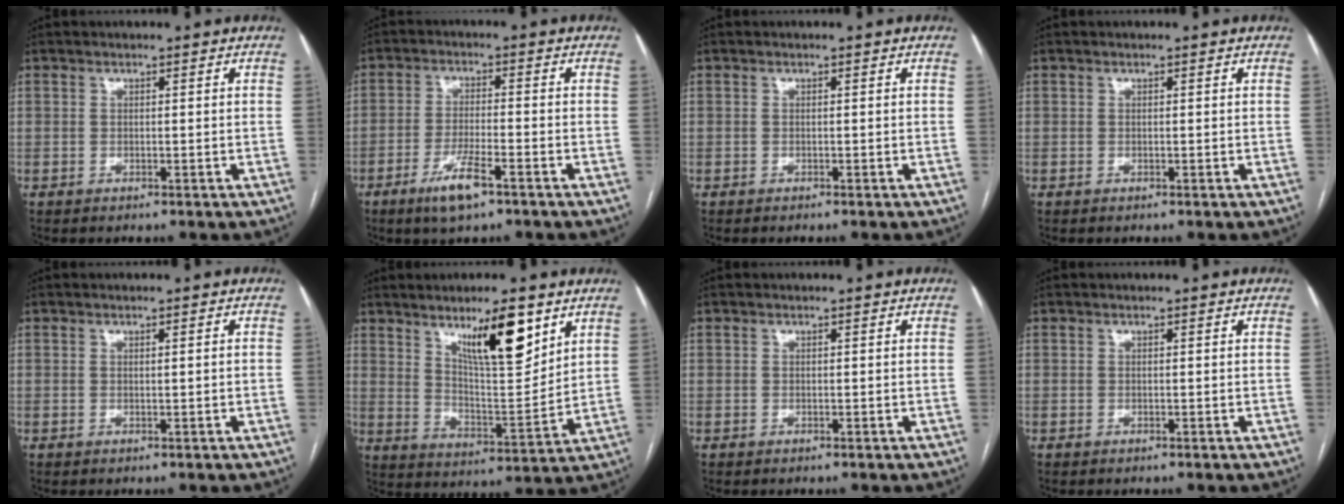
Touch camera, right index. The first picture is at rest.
{"total": 6.4, "force": [-4.0, 0.9, 5.0], "torque": [-0.100, -0.008, -0.070]}
{"total": 0.0}
{"total": 0.0}
{"total": 0.6, "force": [0.0, 0.0, 0.6], "torque": [-0.010, 0.000, 0.003]}
{"total": 12.3, "force": [7.2, 2.4, 9.7], "torque": [-0.159, -0.007, 0.126]}
{"total": 0.0}
{"total": 0.0}